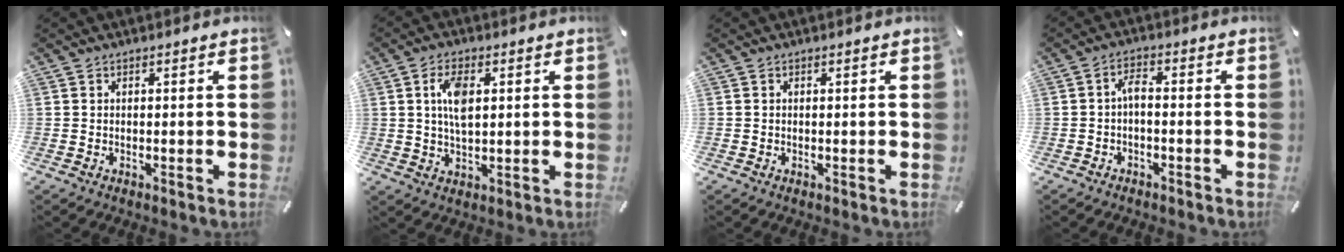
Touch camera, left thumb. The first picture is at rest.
{"total": 6.6, "force": [1.5, 3.2, 5.5], "torque": [-0.123, 0.000, 0.020]}
{"total": 0.0}
{"total": 1.9, "force": [-0.8, 0.6, 1.6], "torque": [-0.036, 0.003, -0.019]}